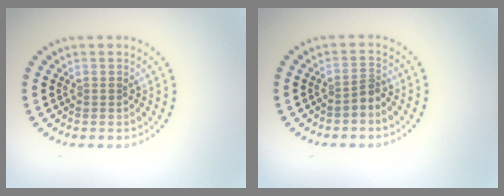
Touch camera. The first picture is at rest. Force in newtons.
{"total": 1.2, "press": 0.7, "slide": 1.0}